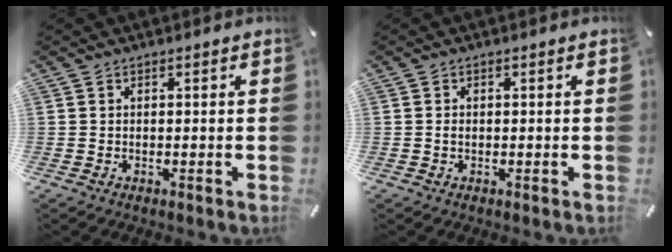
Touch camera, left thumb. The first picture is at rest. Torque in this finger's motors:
{"motor_torque": [0.32, 0.21, 0.09, -0.06, 0.04]}